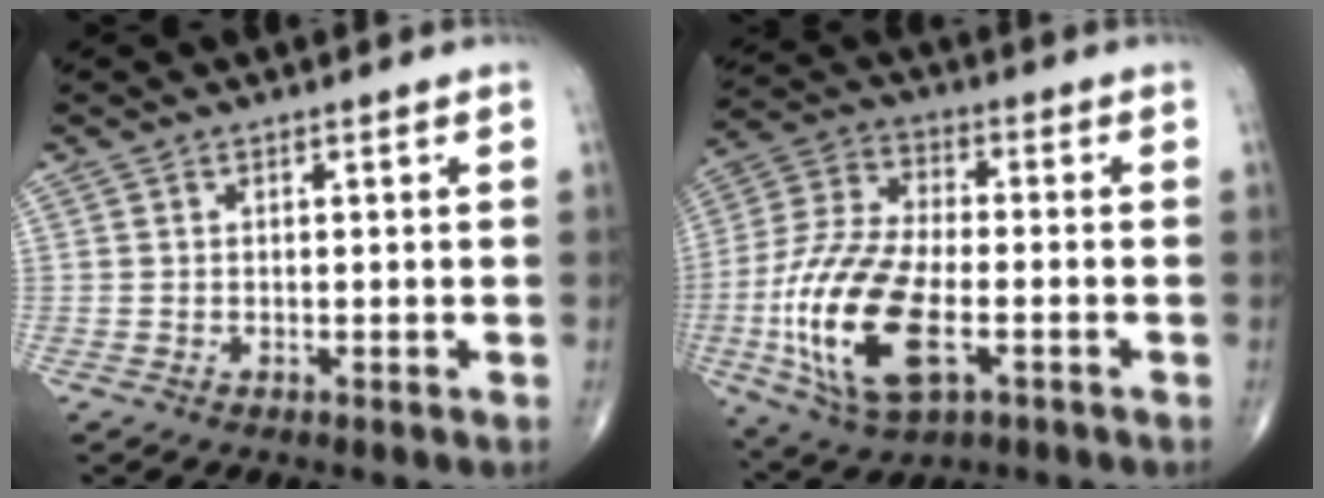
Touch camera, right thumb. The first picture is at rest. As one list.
[{"total": 19.8, "force": [-5.3, 9.5, 16.5], "torque": [-0.349, 0.010, -0.092]}]